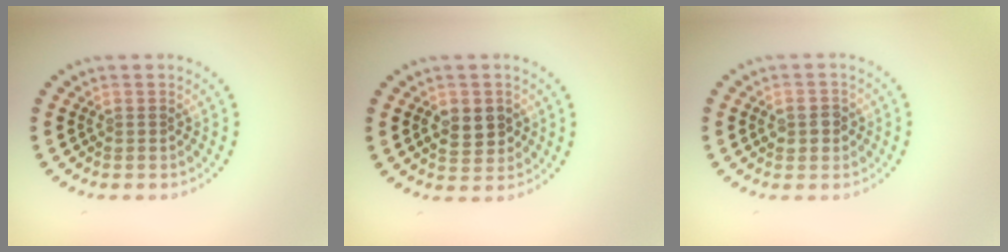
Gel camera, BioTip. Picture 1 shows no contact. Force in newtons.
{"total": 2.9, "press": 2.8, "slide": 0.4}
{"total": 1.8, "press": 1.8, "slide": 0.1}